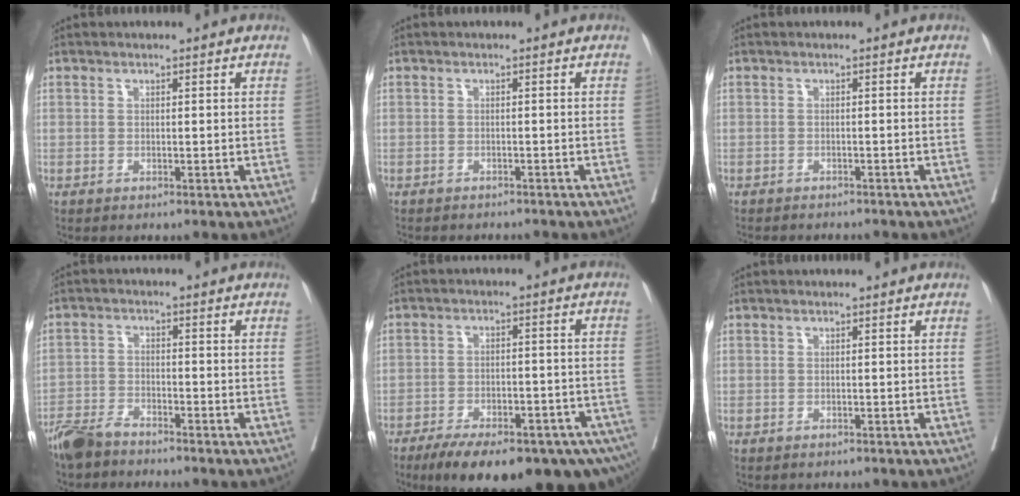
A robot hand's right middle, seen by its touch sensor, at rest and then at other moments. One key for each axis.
{"total": 5.9, "fx": -5.4, "fy": 1.6, "fz": 1.7, "tx": -0.017, "ty": -0.001, "tz": -0.068}
{"total": 6.0, "fx": -5.5, "fy": 1.5, "fz": 1.8, "tx": -0.019, "ty": -0.003, "tz": -0.072}
{"total": 5.7, "fx": -5.1, "fy": 1.3, "fz": 2.1, "tx": -0.041, "ty": -0.014, "tz": -0.098}
{"total": 20.1, "fx": -13.8, "fy": 6.3, "fz": 13.2, "tx": -0.157, "ty": 0.005, "tz": -0.189}
{"total": 0.8, "fx": -0.7, "fy": 0.3, "fz": 0.1, "tx": -0.007, "ty": 0.000, "tz": -0.014}